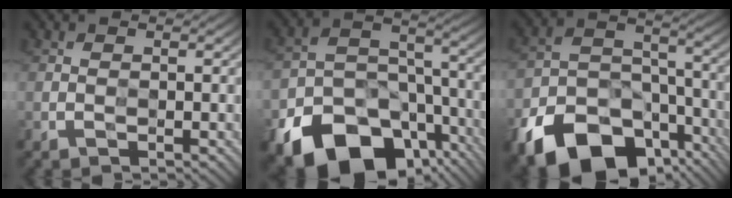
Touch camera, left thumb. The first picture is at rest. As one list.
[{"total": 17.3, "force": [-11.7, 10.9, 6.5], "torque": [-0.127, -0.052, -0.180]}, {"total": 14.8, "force": [-10.3, 8.7, 6.1], "torque": [-0.133, -0.037, -0.175]}]